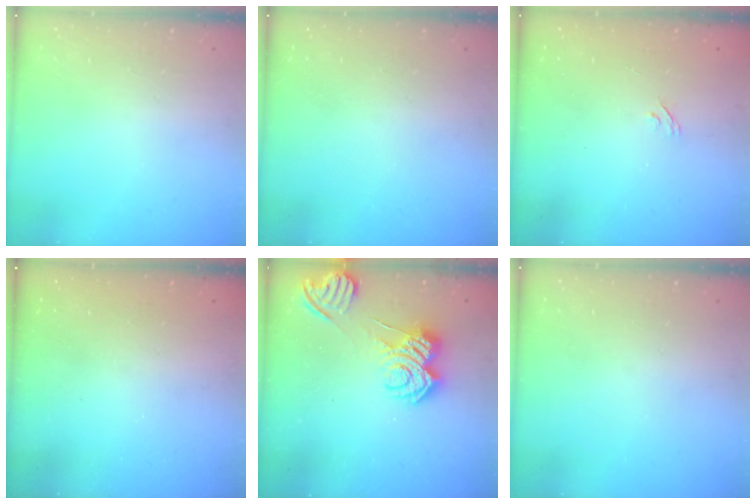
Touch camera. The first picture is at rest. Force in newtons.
{"total": 0.0}
{"total": 2.2, "press": 1.9, "slide": 1.1}
{"total": 2.5, "press": 2.4, "slide": 0.7}
{"total": 9.0, "press": 9.0, "slide": 0.7}
{"total": 0.0}